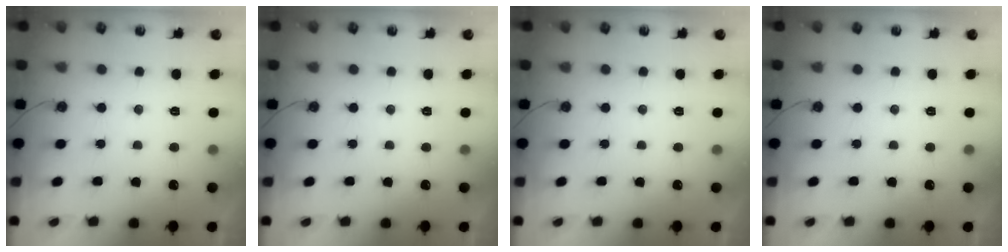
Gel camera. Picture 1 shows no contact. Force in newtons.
{"total": 0.0}
{"total": 0.0}
{"total": 0.0}